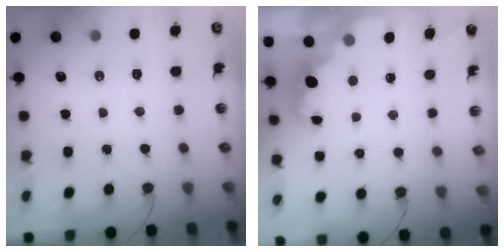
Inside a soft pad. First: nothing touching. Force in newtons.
{"total": 2.1, "press": 2.1, "slide": 0.5}